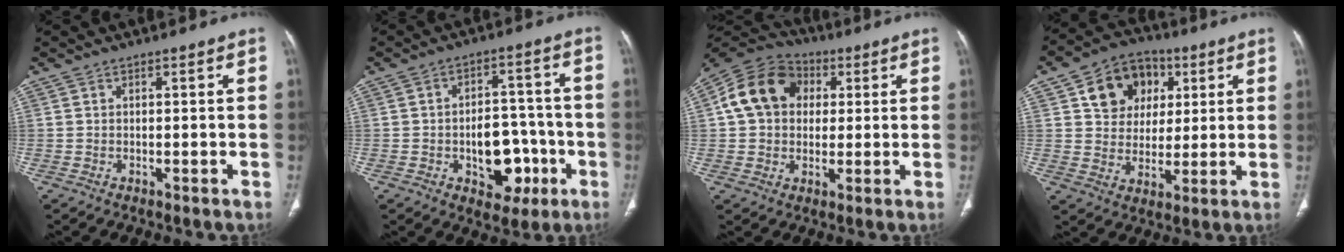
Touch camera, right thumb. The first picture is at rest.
{"total": 11.0, "force": [-3.2, 7.3, 7.6], "torque": [-0.068, 0.035, -0.037]}
{"total": 13.9, "force": [2.6, 11.2, 7.7], "torque": [-0.128, 0.020, 0.035]}
{"total": 12.7, "force": [4.7, 10.2, 5.9], "torque": [-0.057, -0.006, 0.079]}